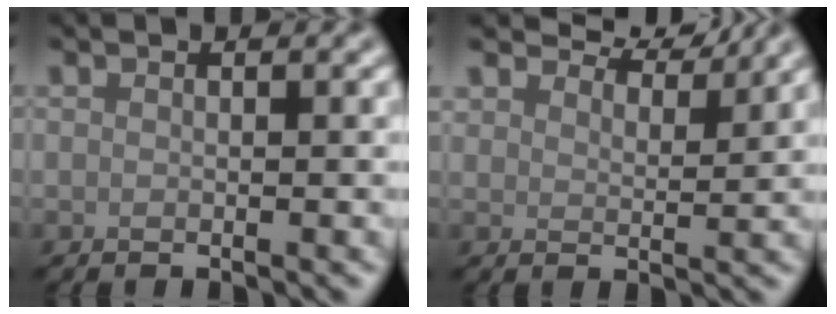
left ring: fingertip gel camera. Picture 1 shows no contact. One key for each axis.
{"total": 4.8, "fx": 4.6, "fy": 0.9, "fz": 1.2, "tx": -0.030, "ty": 0.007, "tz": 0.063}